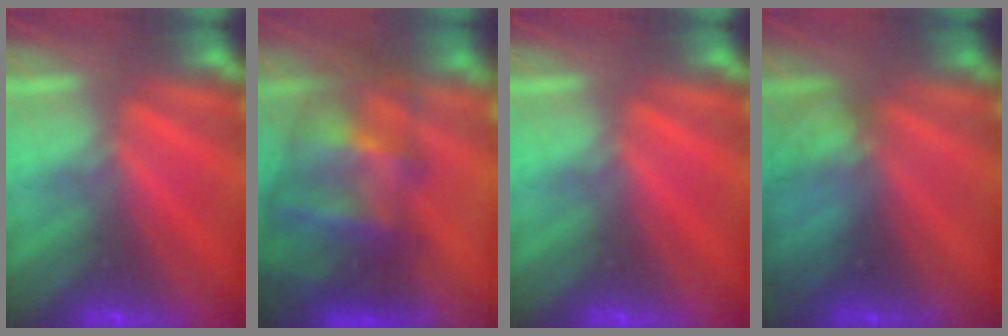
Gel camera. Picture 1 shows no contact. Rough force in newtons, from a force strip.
{"total": 7.3}
{"total": 0.0}
{"total": 2.2}